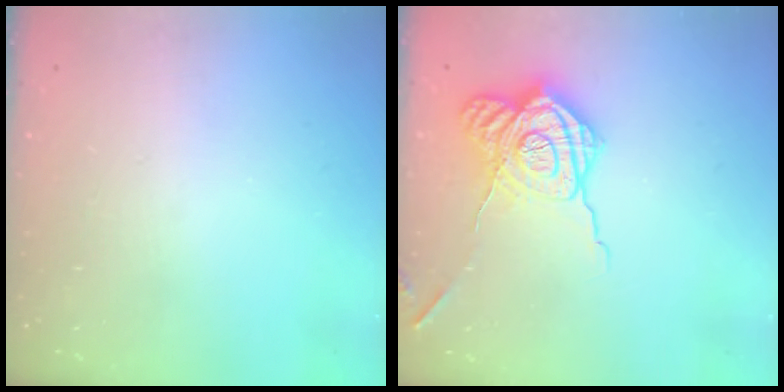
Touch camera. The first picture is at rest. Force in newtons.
{"total": 18.6, "press": 18.6, "slide": 1.4}